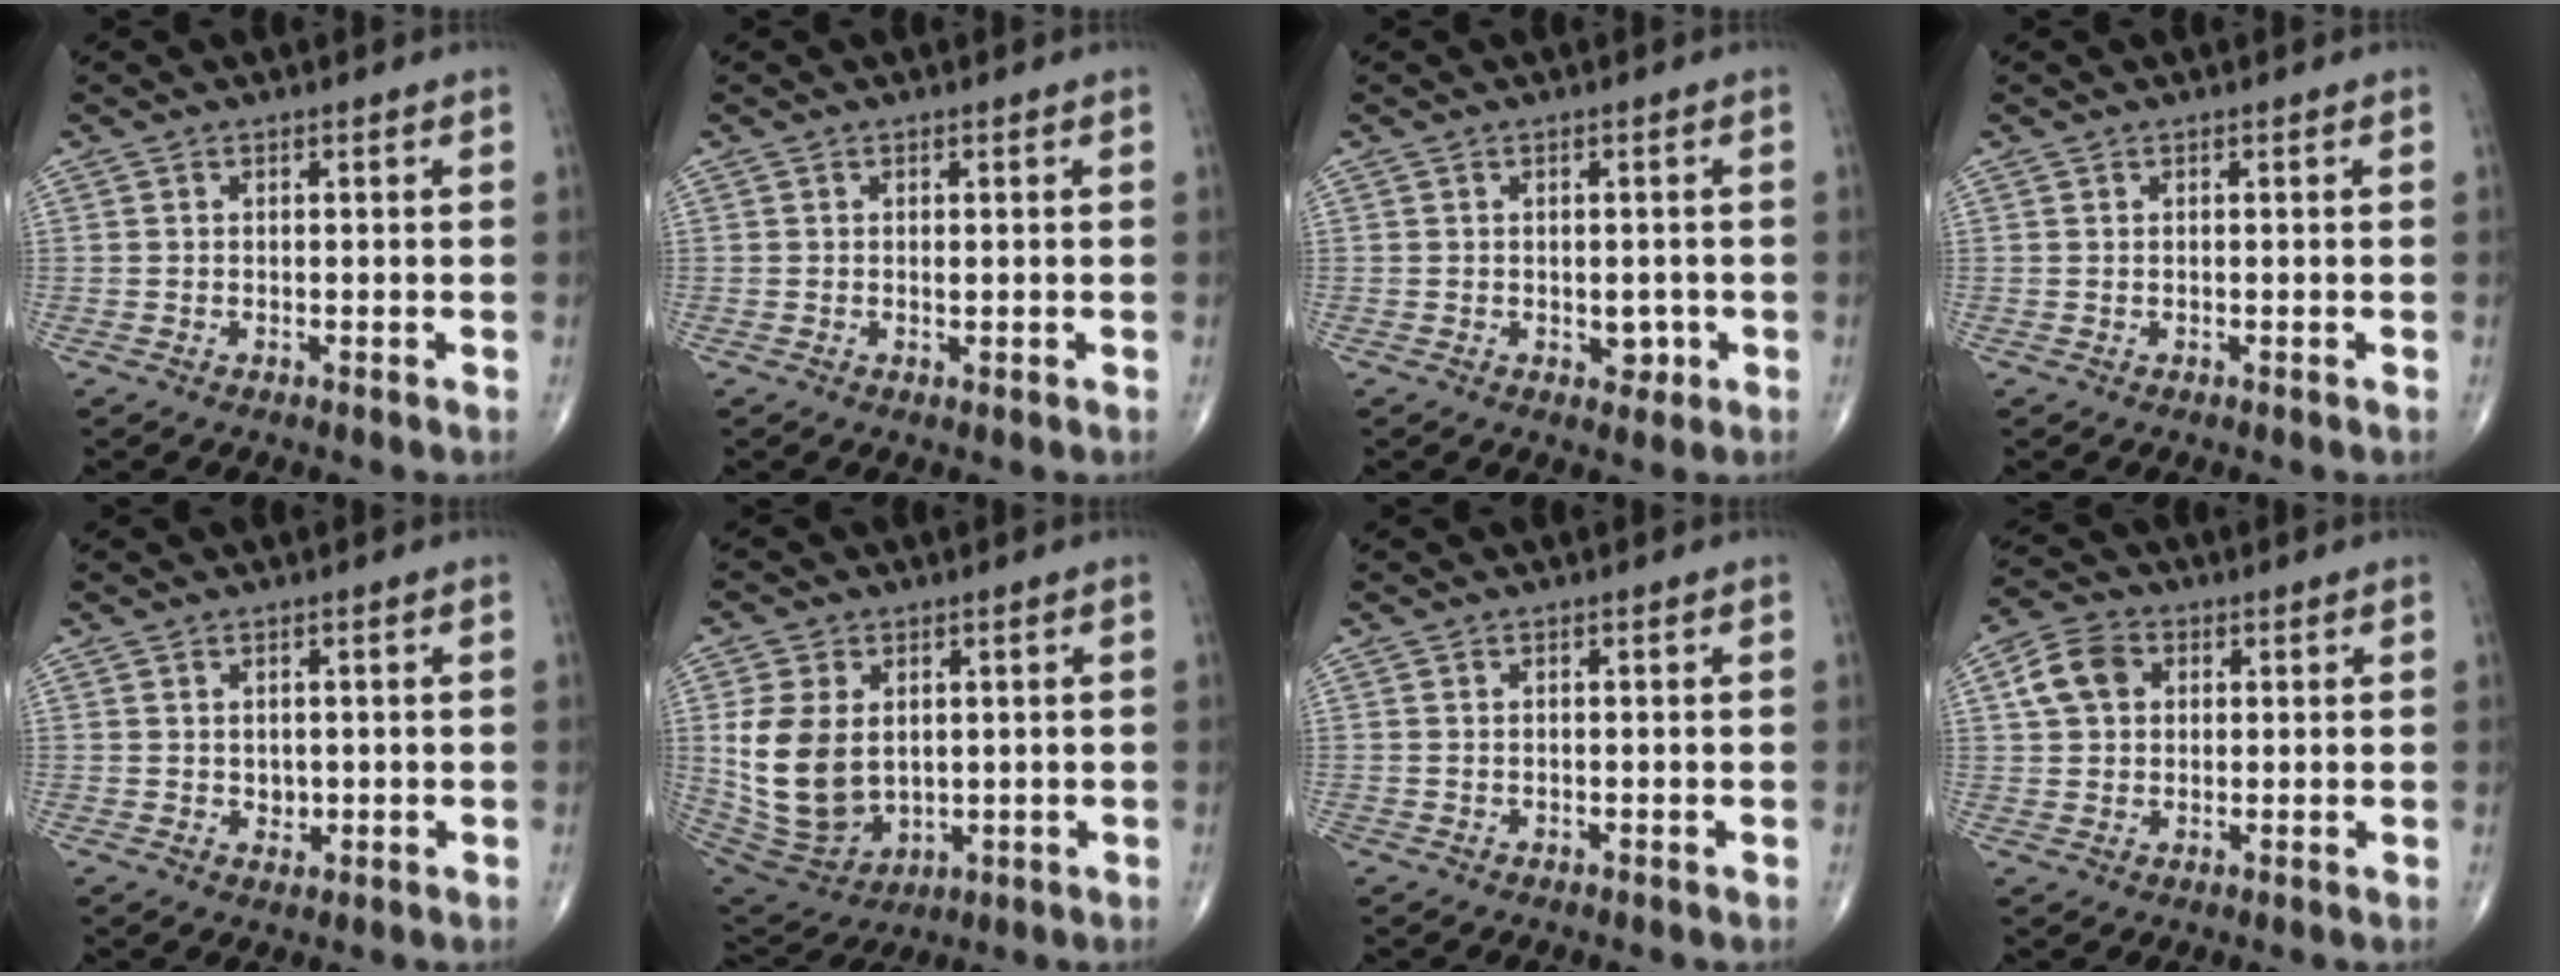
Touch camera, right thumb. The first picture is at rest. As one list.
[{"total": 0.5, "force": [0.0, 0.2, 0.5], "torque": [-0.009, -0.003, 0.001]}, {"total": 2.8, "force": [-0.6, 1.9, 2.0], "torque": [-0.005, 0.001, -0.005]}, {"total": 0.0}, {"total": 1.7, "force": [0.3, 1.4, 0.9], "torque": [-0.004, -0.002, 0.009]}, {"total": 14.0, "force": [1.5, 9.8, 9.9], "torque": [-0.177, -0.014, 0.052]}, {"total": 0.0}, {"total": 7.1, "force": [1.8, 5.5, 4.1], "torque": [-0.068, 0.009, 0.028]}]